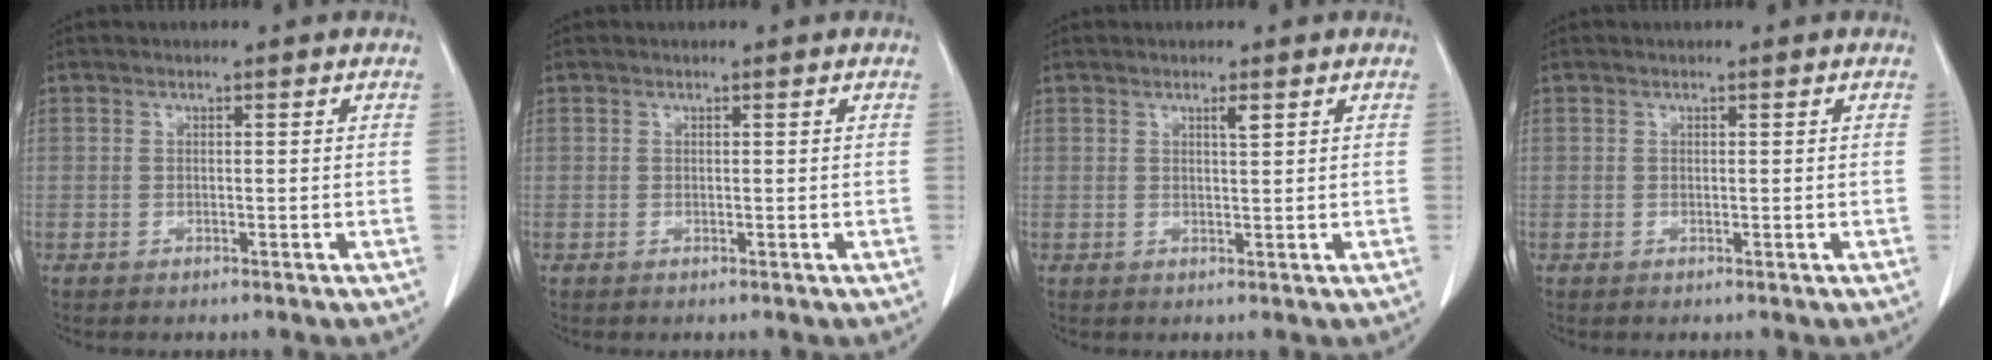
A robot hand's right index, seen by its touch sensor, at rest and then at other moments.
{"total": 0.0}
{"total": 1.3, "force": [0.7, 0.0, 1.1], "torque": [-0.018, -0.003, 0.011]}
{"total": 0.0}